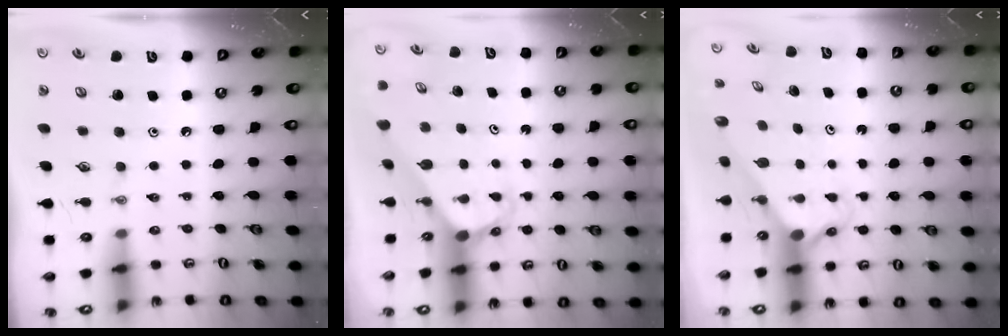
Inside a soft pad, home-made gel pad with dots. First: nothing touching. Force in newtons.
{"total": 3.2, "press": 3.2, "slide": 0.2}
{"total": 2.6, "press": 2.6, "slide": 0.2}